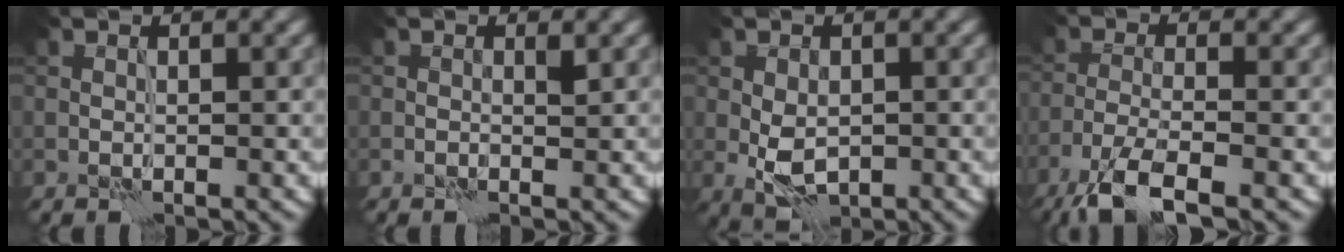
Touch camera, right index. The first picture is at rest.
{"total": 0.8, "force": [0.1, 0.4, 0.7], "torque": [-0.007, -0.001, -0.001]}
{"total": 3.3, "force": [-0.4, 2.1, 2.5], "torque": [-0.044, -0.004, -0.006]}
{"total": 6.2, "force": [-4.3, 1.4, 4.2], "torque": [-0.083, -0.008, -0.090]}